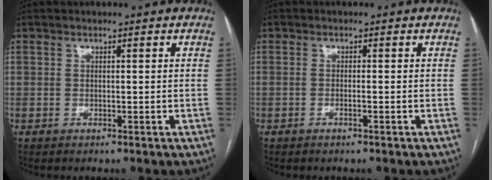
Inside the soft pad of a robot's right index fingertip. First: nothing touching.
{"total": 0.7, "force": [-0.4, 0.0, 0.6], "torque": [-0.016, 0.001, -0.003]}